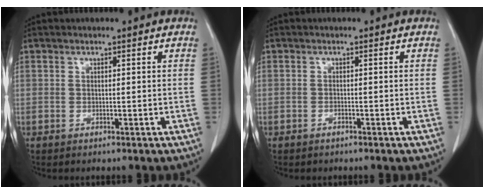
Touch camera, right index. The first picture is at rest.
{"total": 0.5, "force": [-0.5, 0.2, 0.2], "torque": [-0.011, -0.002, -0.009]}